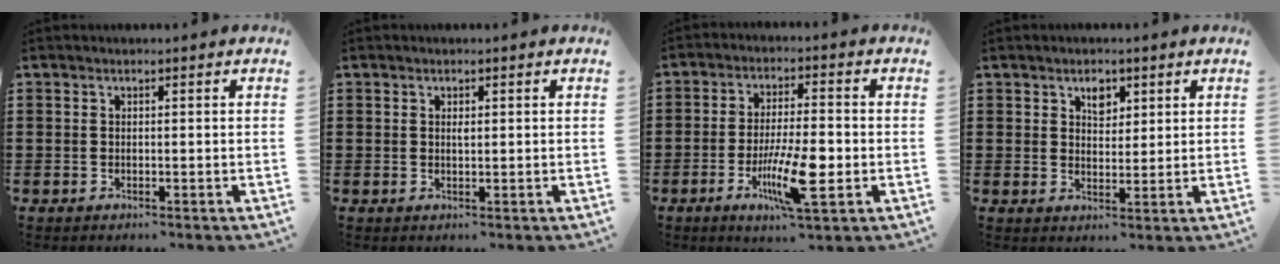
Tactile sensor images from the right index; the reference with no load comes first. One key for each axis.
{"total": 0.8, "fx": 0.2, "fy": 0.3, "fz": 0.7, "tx": -0.016, "ty": 0.000, "tz": 0.004}
{"total": 9.9, "fx": -2.9, "fy": 2.3, "fz": 9.2, "tx": -0.181, "ty": -0.012, "tz": -0.051}
{"total": 3.1, "fx": 1.9, "fy": 1.9, "fz": 1.5, "tx": -0.021, "ty": -0.001, "tz": 0.031}